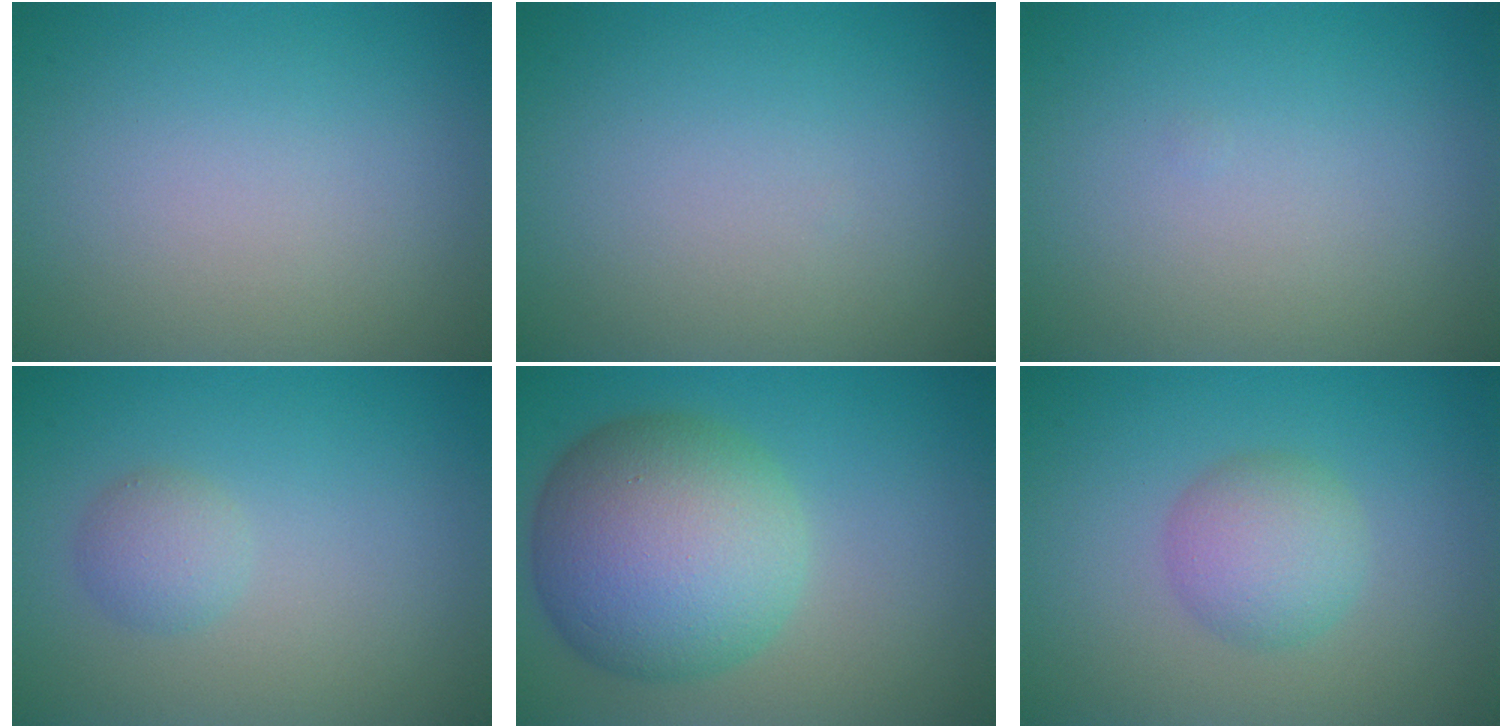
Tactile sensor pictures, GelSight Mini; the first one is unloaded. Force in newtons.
{"total": 0.0}
{"total": 0.0}
{"total": 1.8, "press": 1.8, "slide": 0.1}
{"total": 11.0, "press": 11.0, "slide": 0.4}
{"total": 3.4, "press": 3.4, "slide": 0.1}